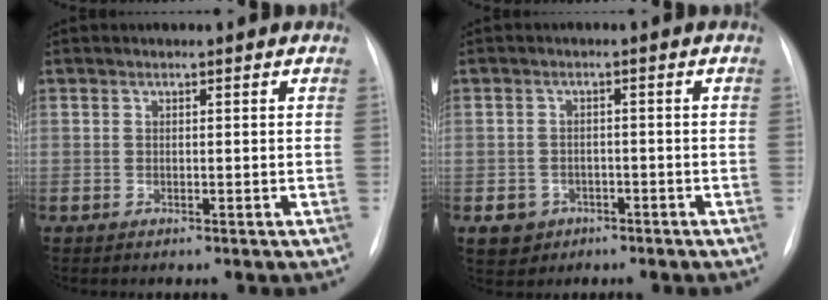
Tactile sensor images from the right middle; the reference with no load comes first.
{"total": 3.7, "force": [-1.8, 3.2, 0.5], "torque": [-0.003, 0.009, -0.021]}